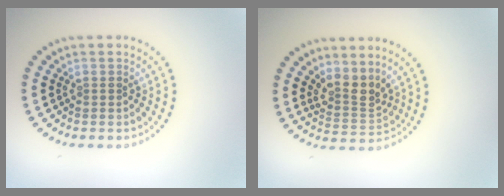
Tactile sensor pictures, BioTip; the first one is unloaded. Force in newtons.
{"total": 3.1, "press": 2.2, "slide": 2.1}